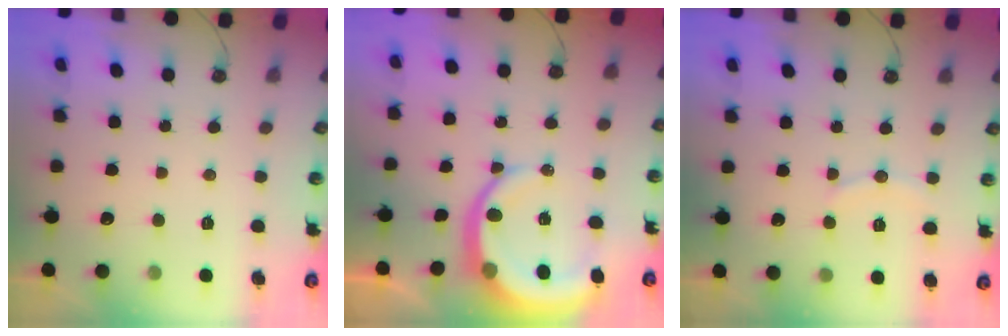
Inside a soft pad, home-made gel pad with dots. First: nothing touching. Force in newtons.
{"total": 11.2, "press": 11.1, "slide": 1.3}
{"total": 6.4, "press": 6.4, "slide": 0.6}